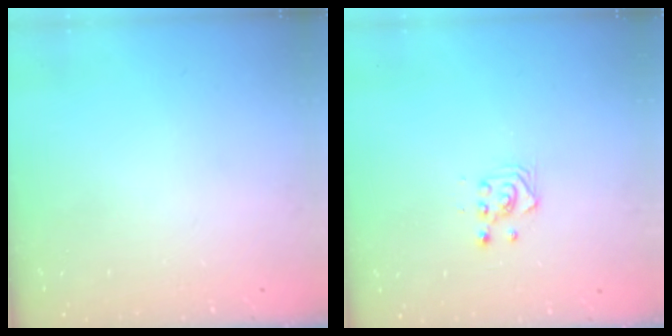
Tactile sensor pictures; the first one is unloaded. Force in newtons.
{"total": 3.0, "press": 2.9, "slide": 0.8}